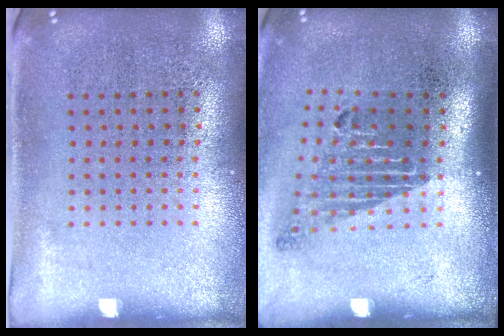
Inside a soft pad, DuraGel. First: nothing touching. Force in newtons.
{"total": 1.8, "press": 1.3, "slide": 1.3}